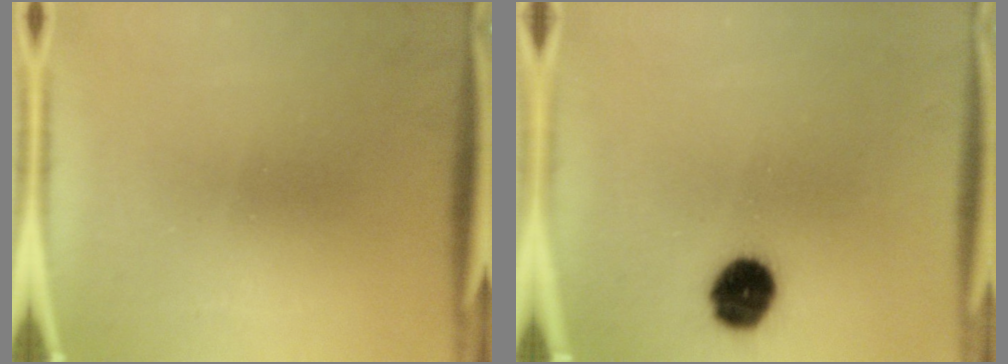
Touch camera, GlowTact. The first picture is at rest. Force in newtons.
{"total": 9.2}